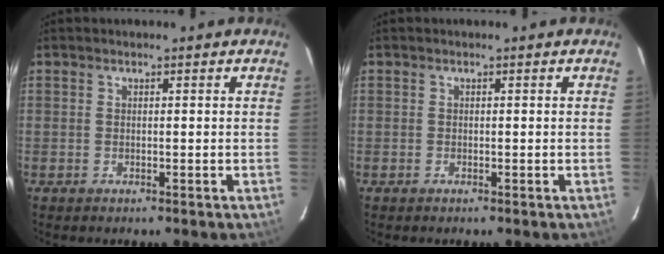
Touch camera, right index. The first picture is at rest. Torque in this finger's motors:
{"motor_torque": [-0.01, 0.01, 0.02, 0.01]}